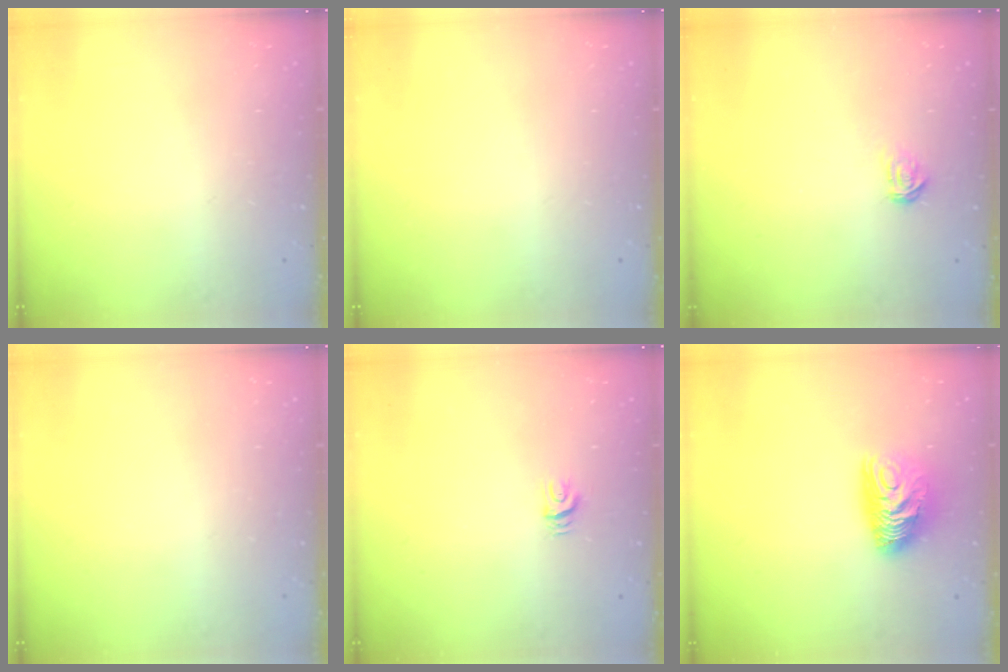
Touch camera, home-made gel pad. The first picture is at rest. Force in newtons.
{"total": 0.0}
{"total": 2.3, "press": 2.3, "slide": 0.3}
{"total": 0.0}
{"total": 5.0, "press": 5.0, "slide": 0.5}
{"total": 10.2, "press": 10.2, "slide": 0.3}